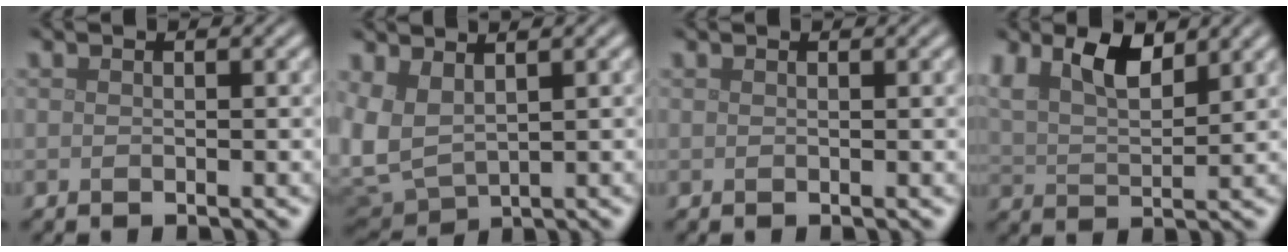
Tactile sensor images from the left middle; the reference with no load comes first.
{"total": 4.3, "force": [1.3, 2.3, 3.4], "torque": [-0.097, -0.001, 0.026]}
{"total": 0.9, "force": [0.5, 0.2, 0.6], "torque": [-0.003, 0.006, 0.006]}
{"total": 6.1, "force": [3.8, 2.5, 4.0], "torque": [-0.081, 0.004, 0.066]}